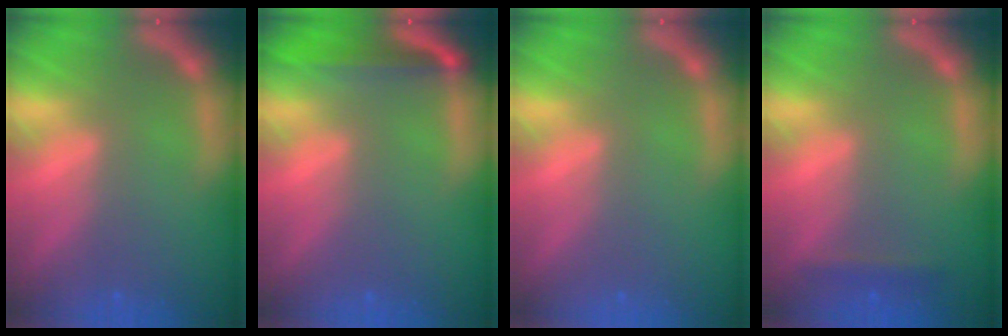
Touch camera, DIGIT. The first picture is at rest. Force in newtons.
{"total": 4.0}
{"total": 0.0}
{"total": 1.4}